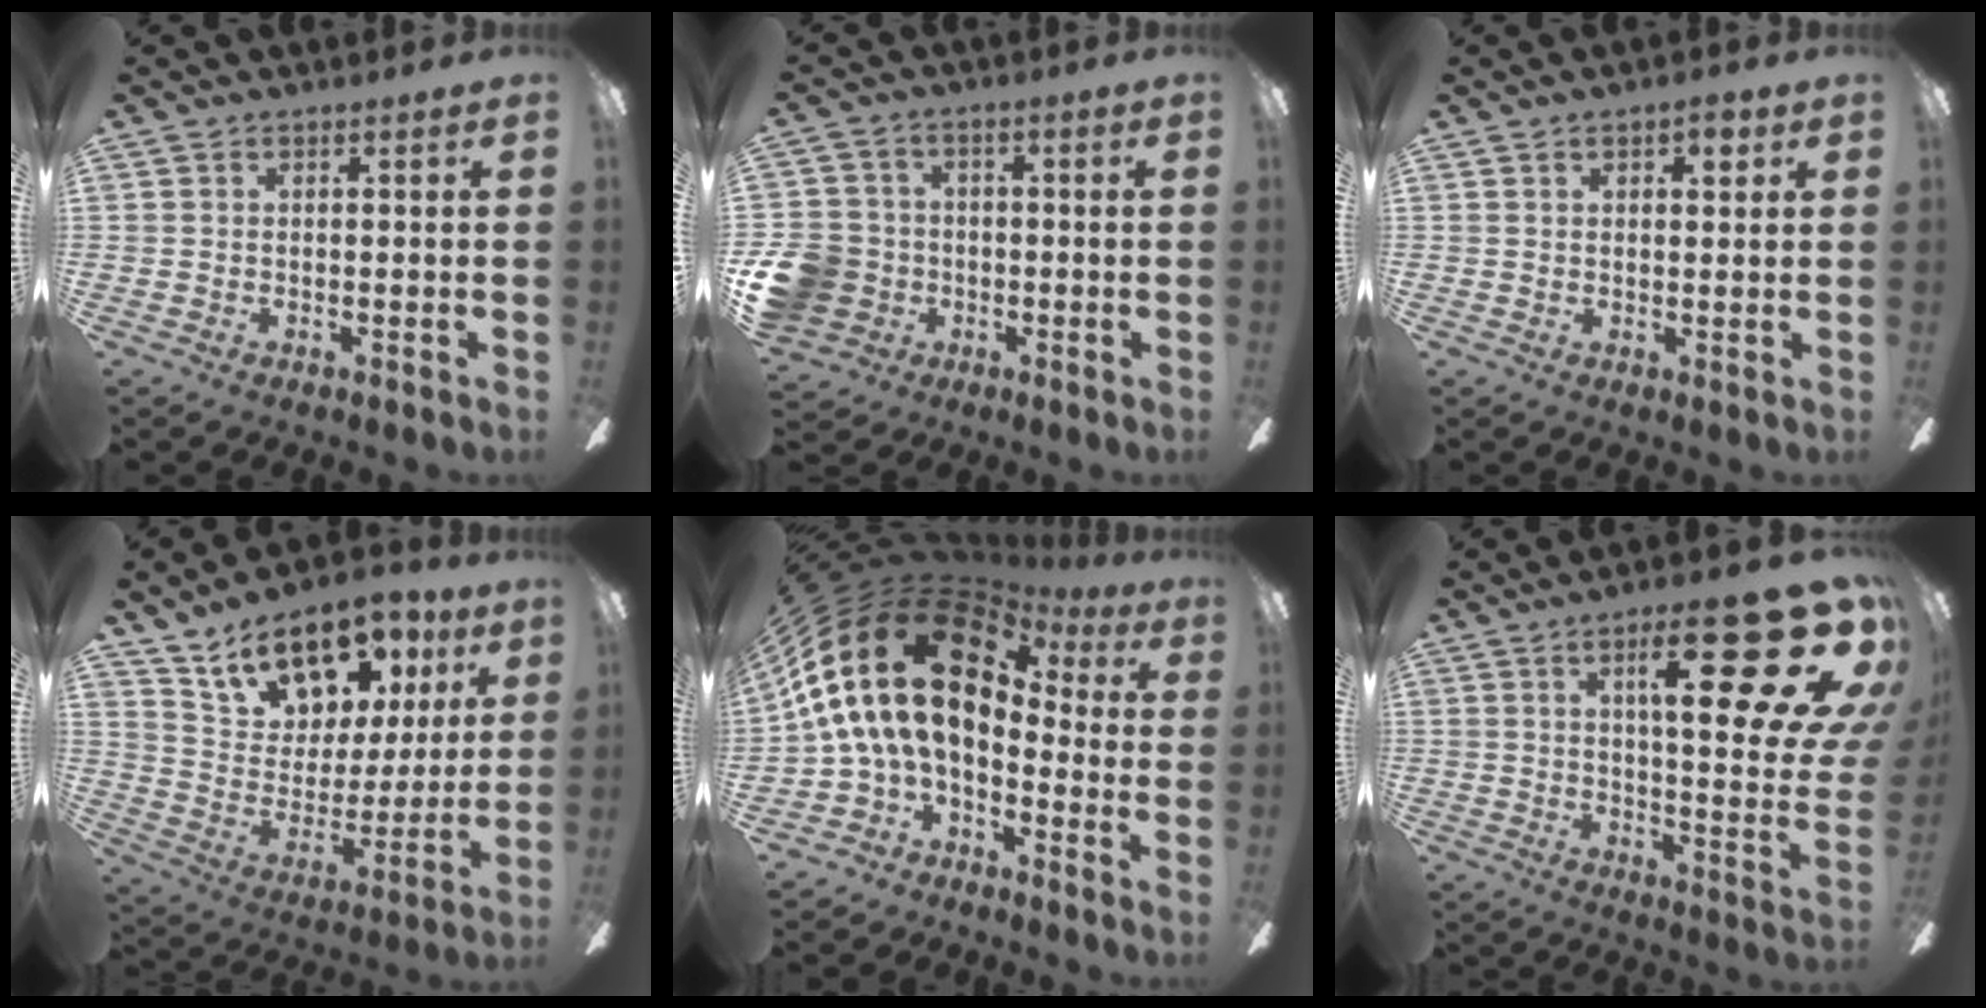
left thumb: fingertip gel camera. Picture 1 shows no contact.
{"total": 11.3, "force": [-3.5, 9.9, 4.1], "torque": [-0.108, 0.038, -0.059]}
{"total": 3.0, "force": [1.5, 1.5, 2.1], "torque": [-0.021, -0.003, 0.021]}
{"total": 17.3, "force": [12.4, 9.6, 7.3], "torque": [-0.122, -0.074, 0.224]}
{"total": 22.5, "force": [3.7, 13.4, 17.7], "torque": [-0.382, -0.016, 0.064]}
{"total": 27.5, "force": [12.1, 8.1, 23.3], "torque": [-0.317, -0.076, 0.187]}